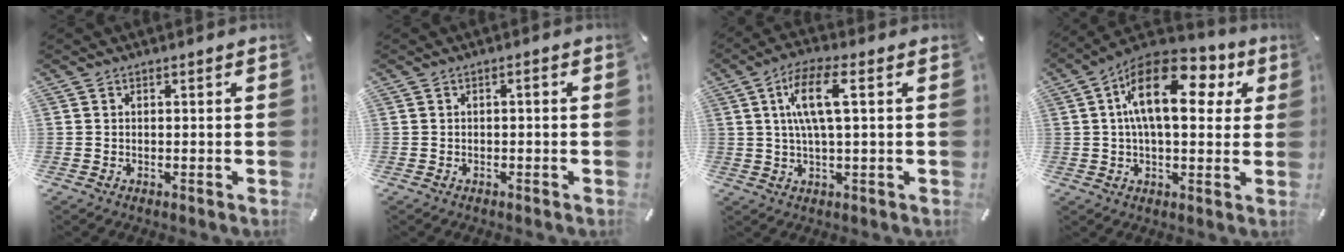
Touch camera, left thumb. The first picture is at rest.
{"total": 1.0, "force": [-0.5, 0.3, 0.8], "torque": [-0.015, 0.002, -0.010]}
{"total": 9.9, "force": [2.2, 2.9, 9.2], "torque": [-0.190, 0.001, 0.033]}
{"total": 18.0, "force": [5.5, 9.1, 14.5], "torque": [-0.248, -0.013, 0.086]}